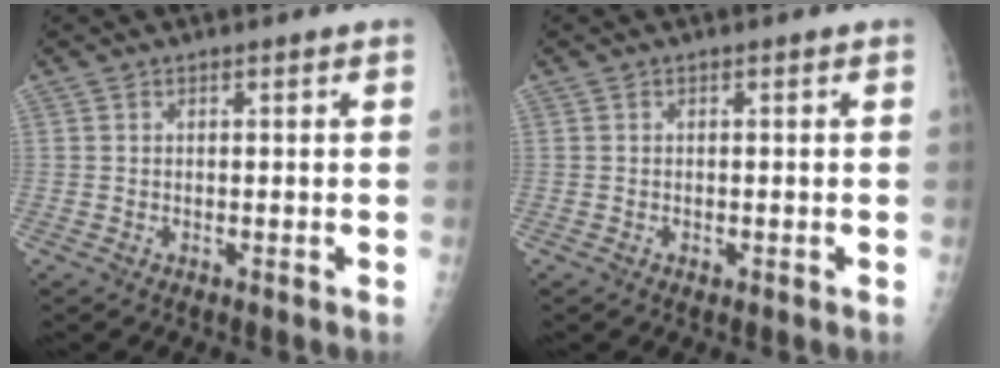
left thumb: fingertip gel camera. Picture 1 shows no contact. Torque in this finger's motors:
{"motor_torque": [-0.41, 0.21, 0.15, 0.04, -0.01]}